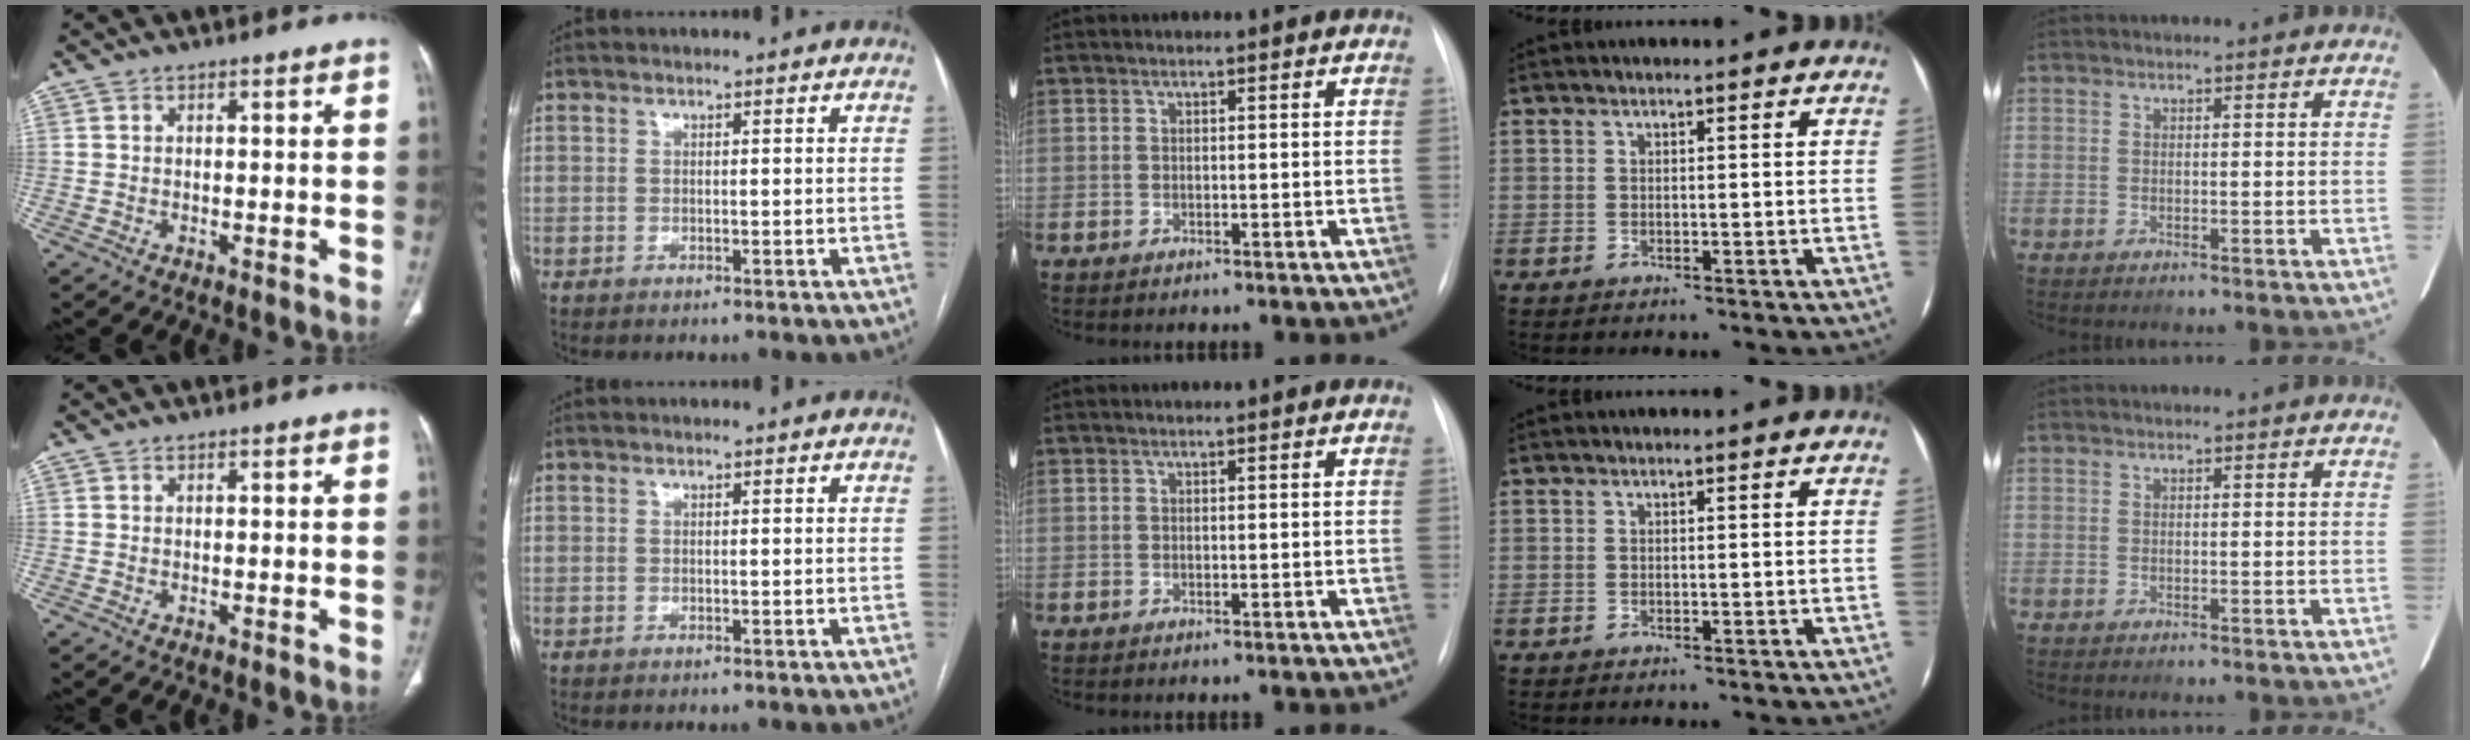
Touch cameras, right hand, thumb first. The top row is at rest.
{}